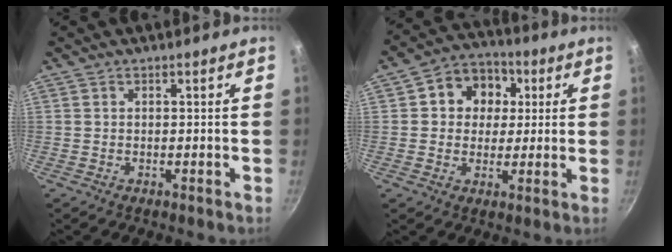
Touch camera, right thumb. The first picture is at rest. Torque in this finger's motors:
{"motor_torque": [-0.36, 0.43, -0.09, 0.07, 0.06]}